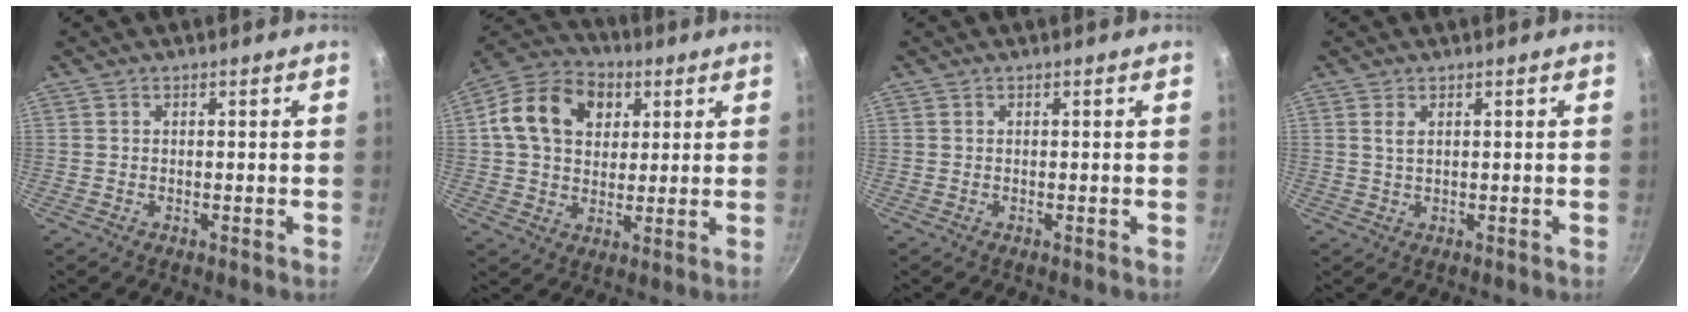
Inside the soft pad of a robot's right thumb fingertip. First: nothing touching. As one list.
[{"total": 15.0, "force": [4.2, 11.4, 8.9], "torque": [-0.138, 0.011, 0.056]}, {"total": 0.0}, {"total": 1.5, "force": [0.6, 0.7, 1.2], "torque": [-0.025, -0.003, 0.014]}]